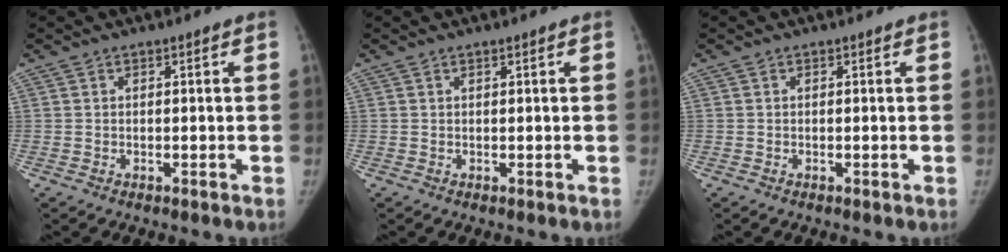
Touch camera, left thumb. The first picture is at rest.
{"total": 0.5, "force": [0.4, 0.0, 0.3], "torque": [-0.007, -0.002, 0.008]}
{"total": 0.0}